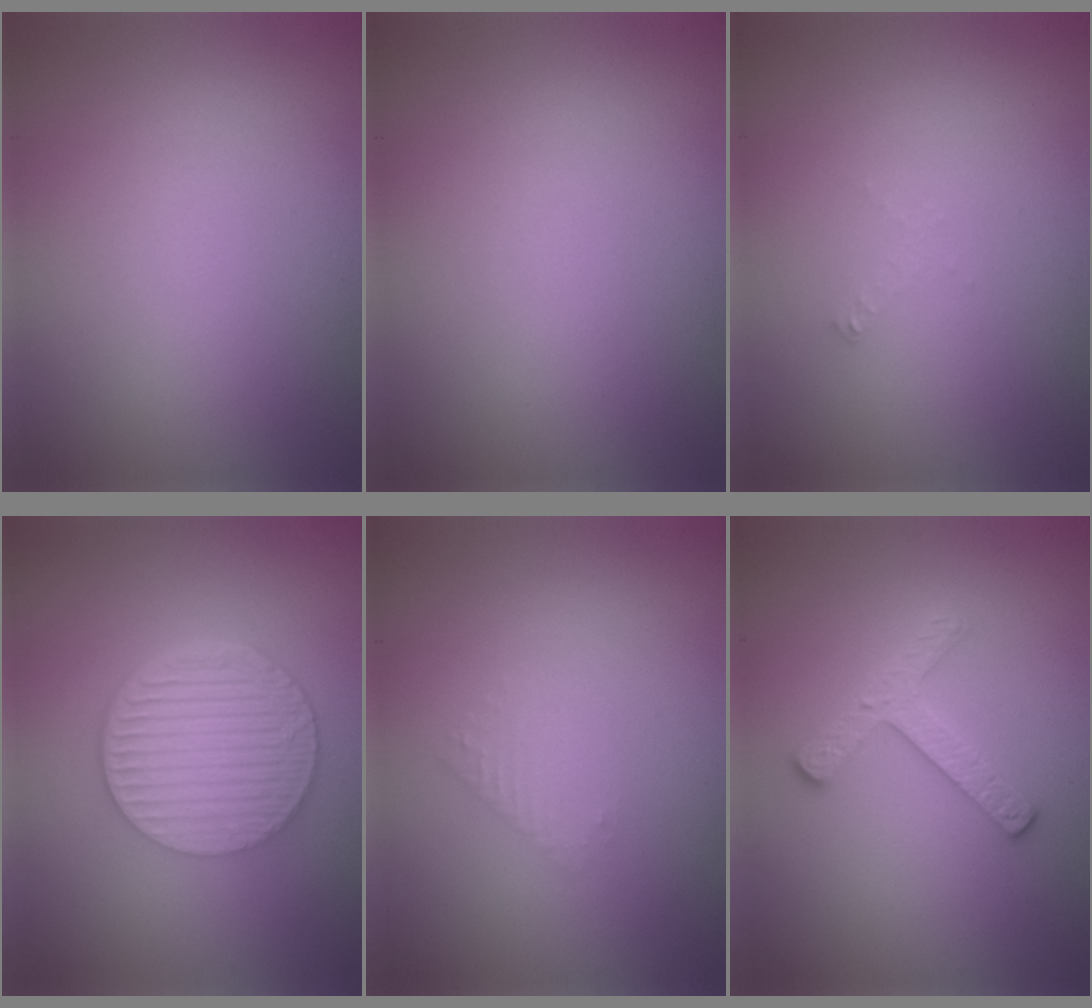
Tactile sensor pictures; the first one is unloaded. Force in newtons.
{"total": 0.0}
{"total": 0.5, "press": 0.5, "slide": 0.1}
{"total": 6.6, "press": 4.6, "slide": 4.8}
{"total": 0.9, "press": 0.9, "slide": 0.2}
{"total": 2.5, "press": 2.5, "slide": 0.4}